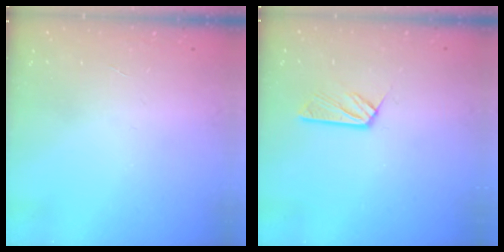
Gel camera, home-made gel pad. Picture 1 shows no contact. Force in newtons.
{"total": 5.3, "press": 5.3, "slide": 0.2}